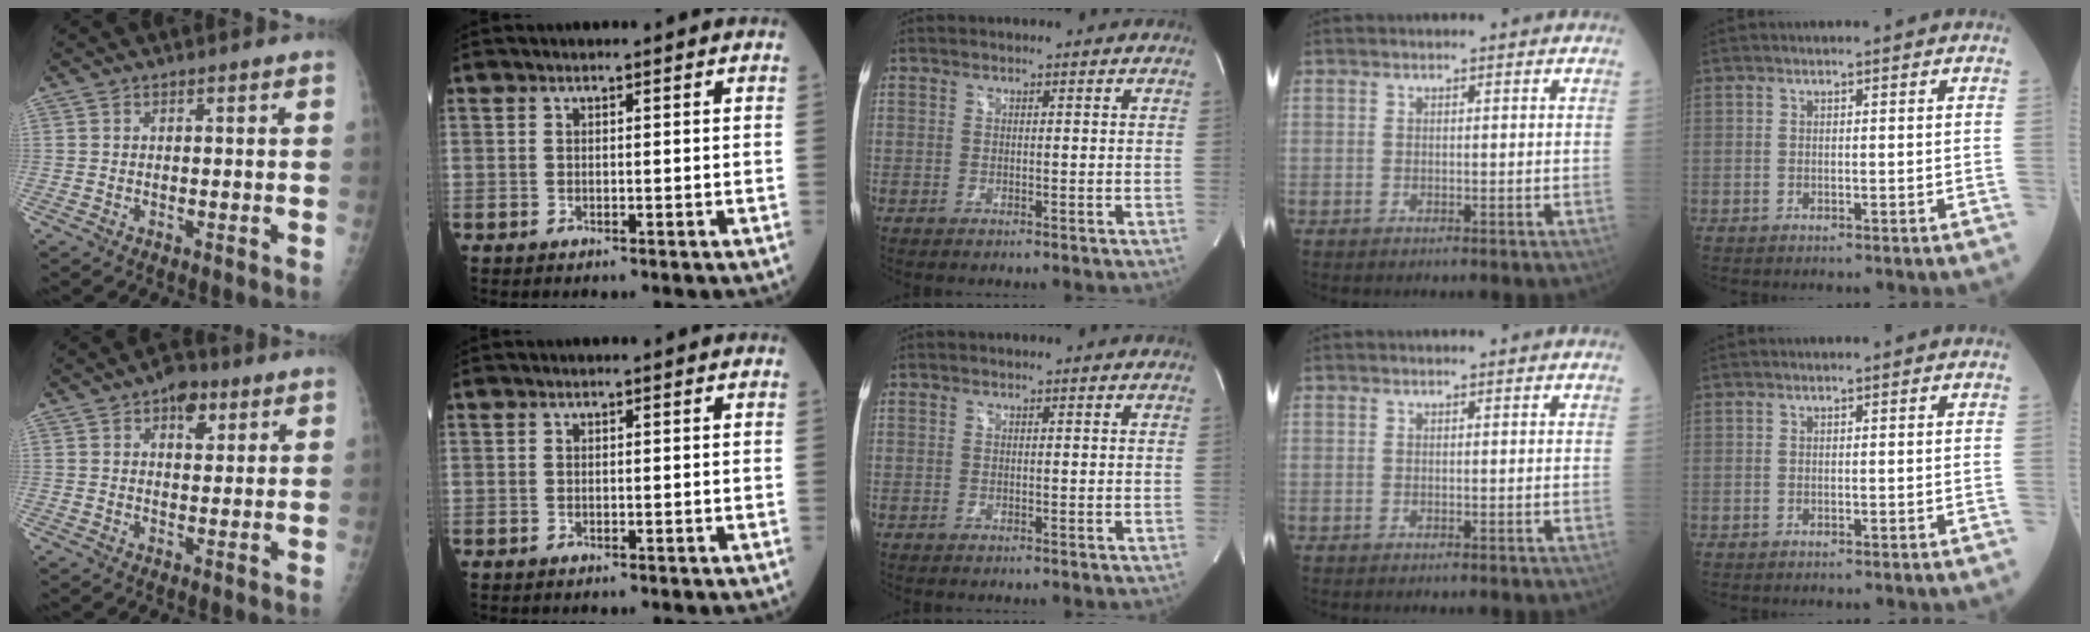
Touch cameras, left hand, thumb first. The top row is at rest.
{"thumb": {"total": 5.7, "force": [2.9, 3.3, 3.6], "torque": [-0.024, -0.008, 0.037]}}